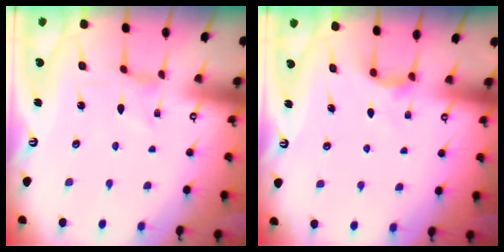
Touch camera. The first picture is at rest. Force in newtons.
{"total": 4.5, "press": 4.4, "slide": 0.7}